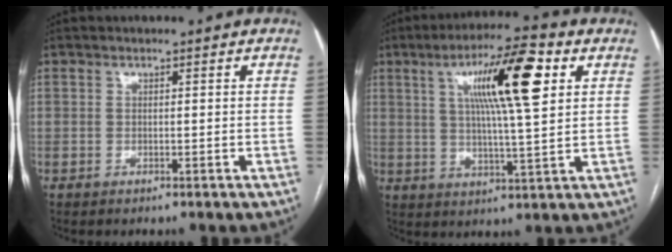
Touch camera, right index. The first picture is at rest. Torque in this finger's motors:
{"motor_torque": [1.24, 0.90, 0.68, 0.13]}